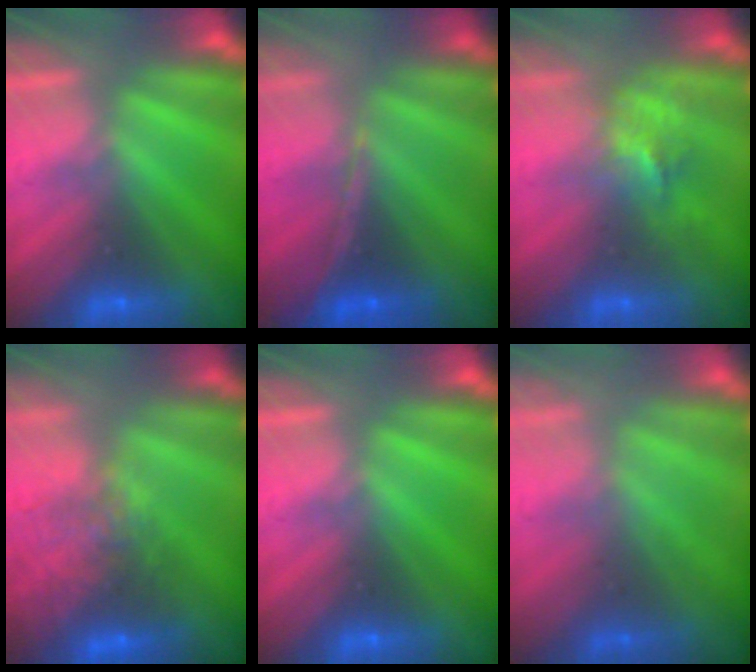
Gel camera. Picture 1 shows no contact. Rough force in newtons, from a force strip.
{"total": 1.3}
{"total": 2.8}
{"total": 8.0}
{"total": 0.0}
{"total": 2.3}